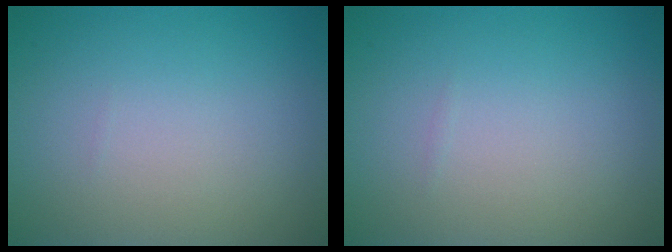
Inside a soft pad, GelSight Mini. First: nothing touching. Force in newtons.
{"total": 0.0}